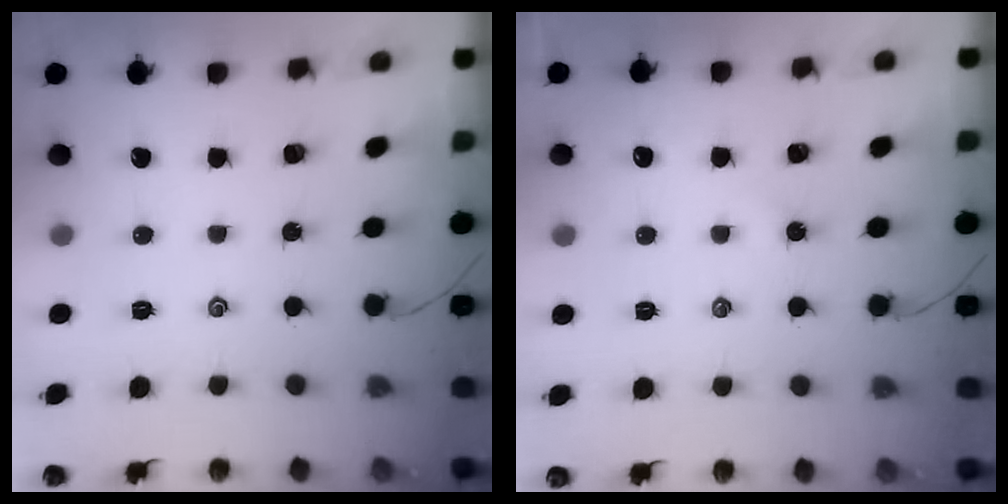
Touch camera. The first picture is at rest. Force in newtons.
{"total": 2.8, "press": 2.8, "slide": 0.5}